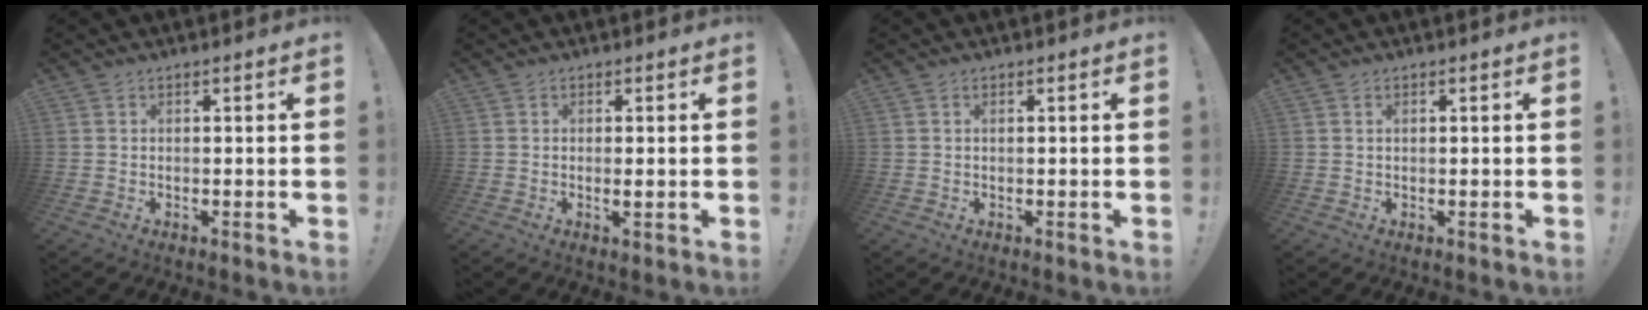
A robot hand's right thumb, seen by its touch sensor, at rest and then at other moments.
{"total": 1.3, "force": [0.0, 0.0, 1.3], "torque": [-0.016, -0.006, -0.001]}
{"total": 0.6, "force": [0.2, 0.1, 0.5], "torque": [-0.017, 0.005, 0.006]}
{"total": 0.7, "force": [0.4, 0.3, 0.6], "torque": [-0.004, -0.003, 0.005]}